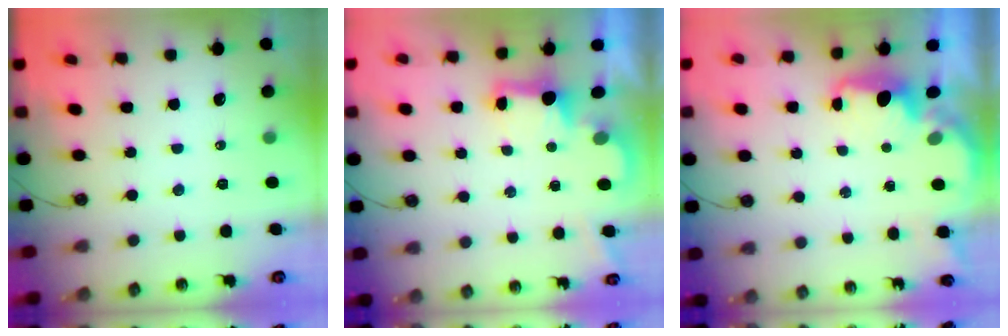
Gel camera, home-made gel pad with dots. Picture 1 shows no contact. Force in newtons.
{"total": 2.3, "press": 2.2, "slide": 0.7}
{"total": 2.1, "press": 2.0, "slide": 0.8}